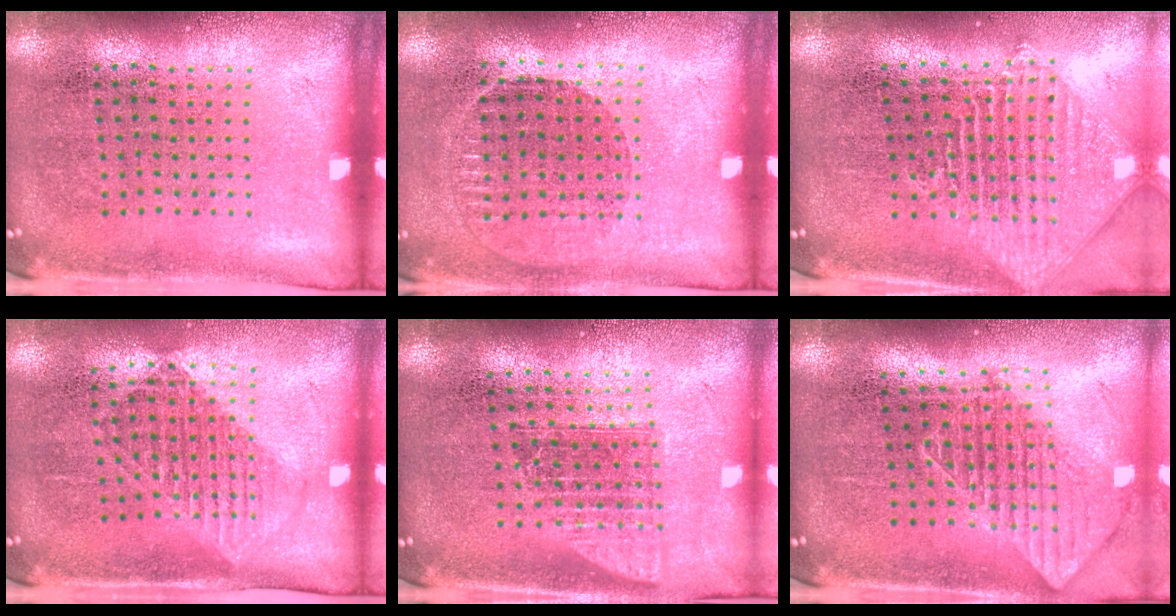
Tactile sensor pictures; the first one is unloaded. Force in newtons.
{"total": 0.9, "press": 0.8, "slide": 0.4}
{"total": 1.9, "press": 1.6, "slide": 1.0}
{"total": 1.2, "press": 1.1, "slide": 0.6}
{"total": 1.6, "press": 1.2, "slide": 0.9}
{"total": 1.7, "press": 1.3, "slide": 1.0}